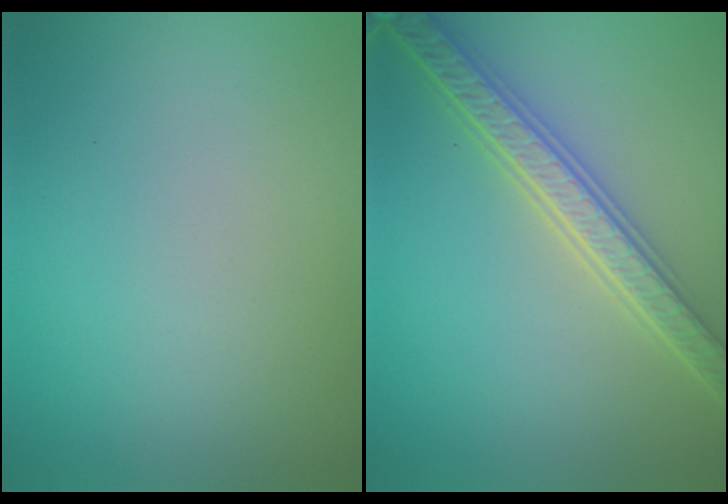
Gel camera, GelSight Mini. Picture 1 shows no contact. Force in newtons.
{"total": 4.8, "press": 4.7, "slide": 1.1}